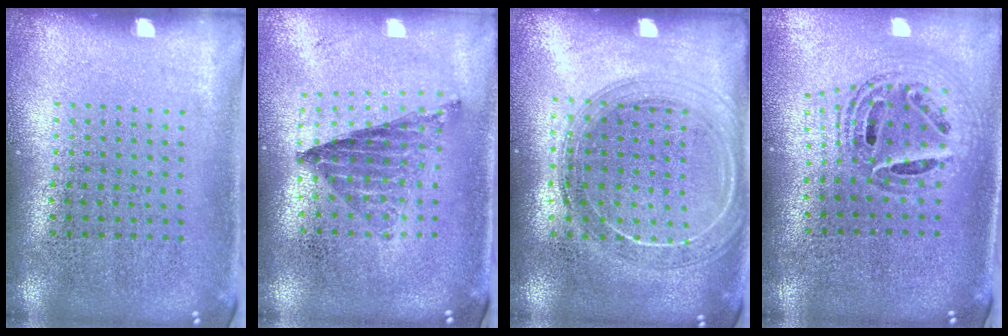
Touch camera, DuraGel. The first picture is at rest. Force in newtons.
{"total": 0.8, "press": 0.8, "slide": 0.1}
{"total": 1.7, "press": 1.6, "slide": 0.5}
{"total": 1.2, "press": 1.1, "slide": 0.4}